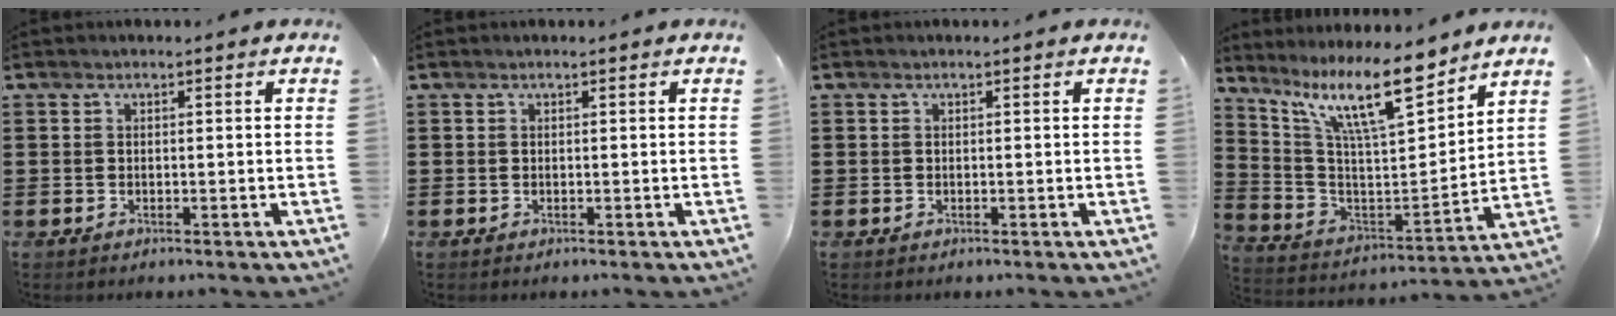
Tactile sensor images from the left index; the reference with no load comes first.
{"total": 0.0}
{"total": 0.0}
{"total": 13.6, "force": [10.0, 2.8, 8.8], "torque": [-0.192, -0.045, 0.174]}